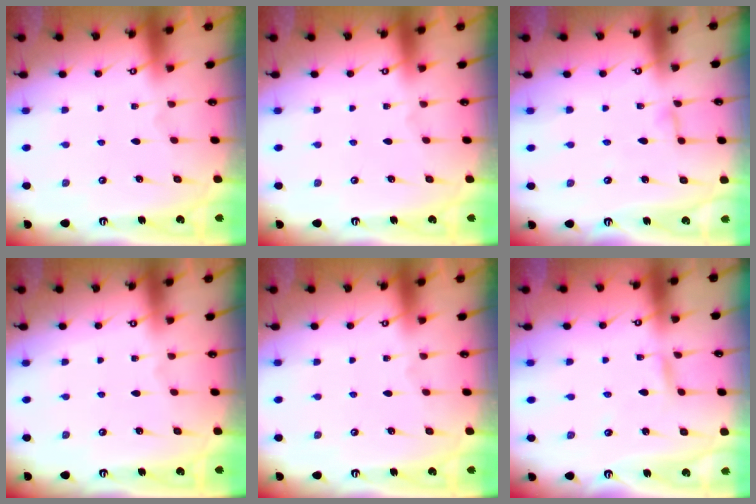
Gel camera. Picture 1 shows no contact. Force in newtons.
{"total": 0.0}
{"total": 2.5, "press": 2.5, "slide": 0.2}
{"total": 0.0}
{"total": 0.0}
{"total": 2.7, "press": 2.7, "slide": 0.1}